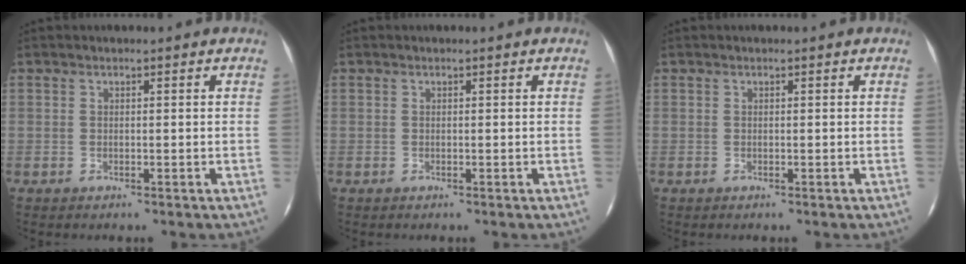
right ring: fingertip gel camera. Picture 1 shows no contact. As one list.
[{"total": 0.0}, {"total": 0.0}]